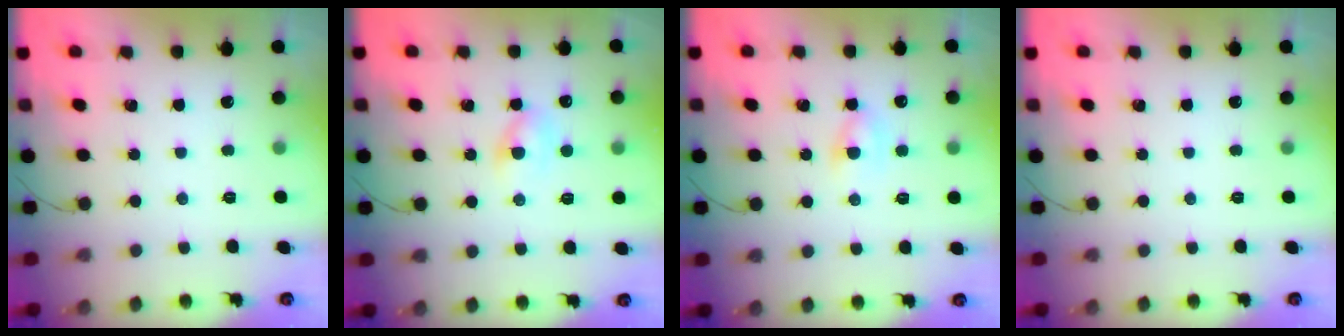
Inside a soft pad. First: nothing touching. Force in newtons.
{"total": 2.5, "press": 2.3, "slide": 0.9}
{"total": 3.3, "press": 3.1, "slide": 1.1}
{"total": 0.0}